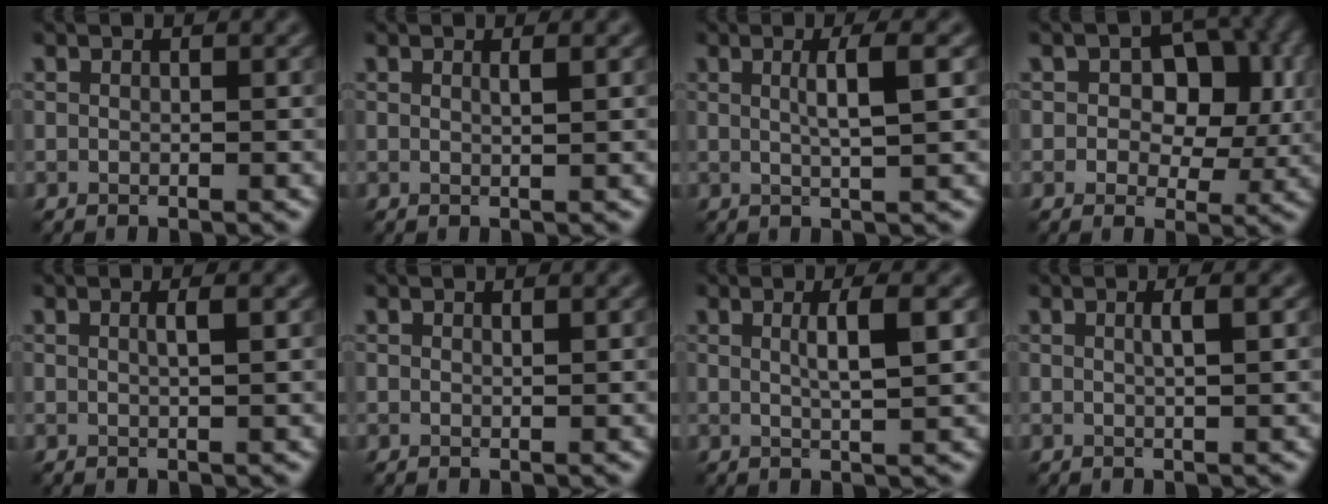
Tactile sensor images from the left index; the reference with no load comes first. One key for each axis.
{"total": 0.9, "fx": 0.4, "fy": 0.3, "fz": 0.7, "tx": -0.003, "ty": 0.001, "tz": 0.004}
{"total": 3.2, "fx": 0.6, "fy": 0.7, "fz": 3.1, "tx": -0.042, "ty": 0.004, "tz": 0.005}
{"total": 6.4, "fx": 1.1, "fy": 4.4, "fz": 4.6, "tx": -0.049, "ty": -0.003, "tz": 0.010}
{"total": 1.4, "fx": 0.3, "fy": 0.4, "fz": 1.3, "tx": -0.015, "ty": 0.005, "tz": -0.001}
{"total": 0.0}
{"total": 3.3, "fx": 0.7, "fy": 0.8, "fz": 3.2, "tx": -0.042, "ty": 0.003, "tz": 0.008}
{"total": 1.7, "fx": 0.4, "fy": 0.5, "fz": 1.6, "tx": -0.020, "ty": 0.006, "tz": -0.001}